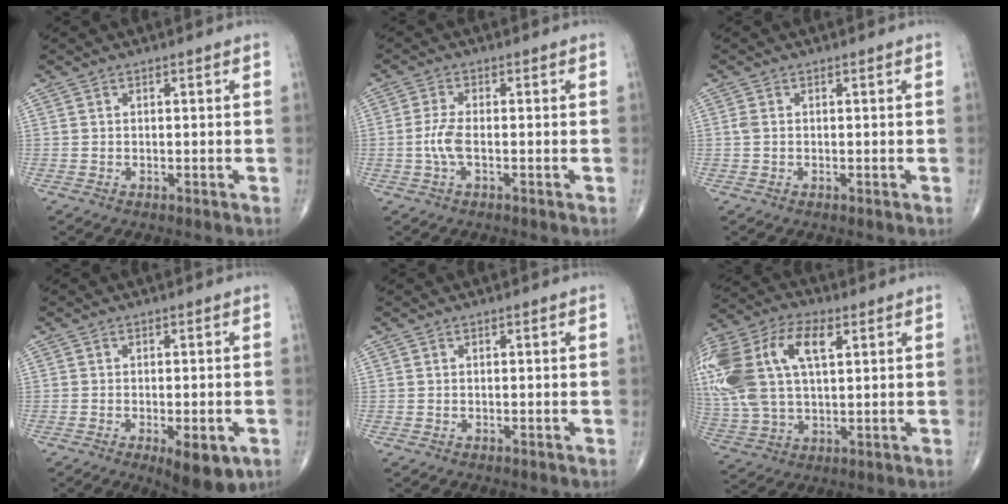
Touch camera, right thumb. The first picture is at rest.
{"total": 3.7, "force": [-0.8, 1.3, 3.4], "torque": [-0.087, 0.002, -0.020]}
{"total": 1.0, "force": [0.0, 0.6, 0.7], "torque": [-0.019, 0.002, 0.001]}
{"total": 7.8, "force": [-3.1, 2.9, 6.6], "torque": [-0.078, -0.005, -0.034]}
{"total": 0.0}
{"total": 24.7, "force": [7.0, 13.9, 19.2], "torque": [-0.458, 0.036, 0.133]}